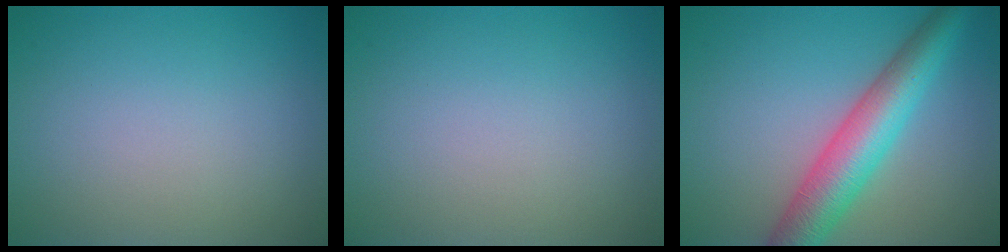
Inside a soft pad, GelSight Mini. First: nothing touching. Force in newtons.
{"total": 0.0}
{"total": 6.7, "press": 6.7, "slide": 0.3}